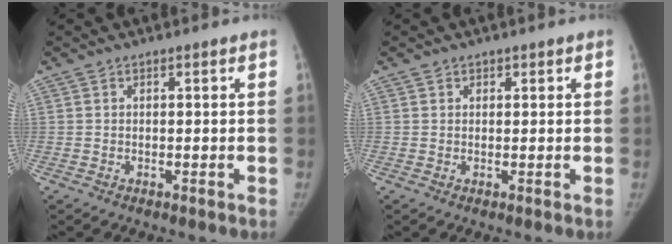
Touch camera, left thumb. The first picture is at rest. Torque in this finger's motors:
{"motor_torque": [-0.32, -0.35, -0.22, 0.01, 0.00]}